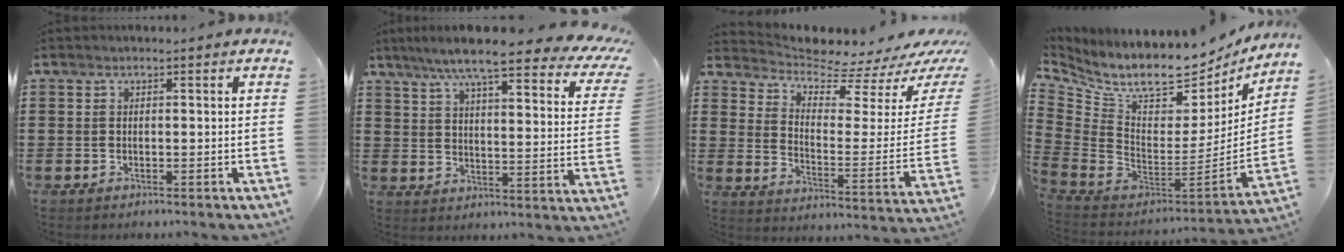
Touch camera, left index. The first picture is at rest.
{"total": 9.1, "force": [7.3, 0.8, 5.4], "torque": [-0.115, -0.042, 0.119]}
{"total": 5.9, "force": [5.5, 1.5, 1.6], "torque": [-0.056, -0.054, 0.093]}
{"total": 9.2, "force": [7.7, 2.5, 4.3], "torque": [-0.108, -0.080, 0.131]}